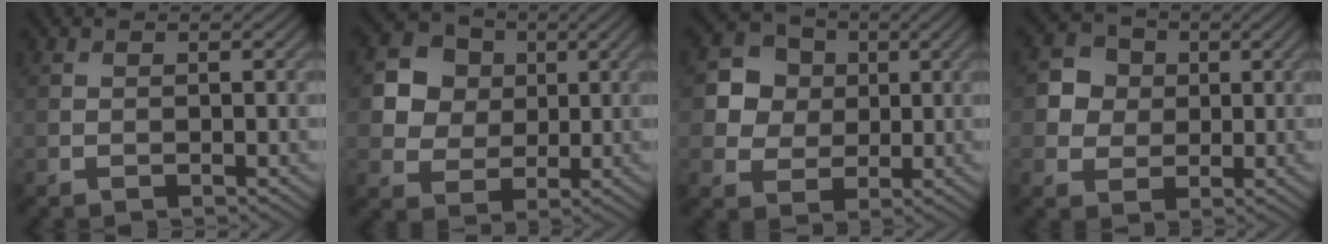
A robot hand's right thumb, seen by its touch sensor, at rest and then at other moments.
{"total": 7.3, "force": [1.9, 6.3, 3.1], "torque": [-0.094, 0.008, 0.020]}
{"total": 6.2, "force": [1.2, 5.5, 2.4], "torque": [-0.068, 0.008, 0.006]}
{"total": 4.7, "force": [0.7, 4.3, 1.8], "torque": [-0.039, 0.008, 0.001]}